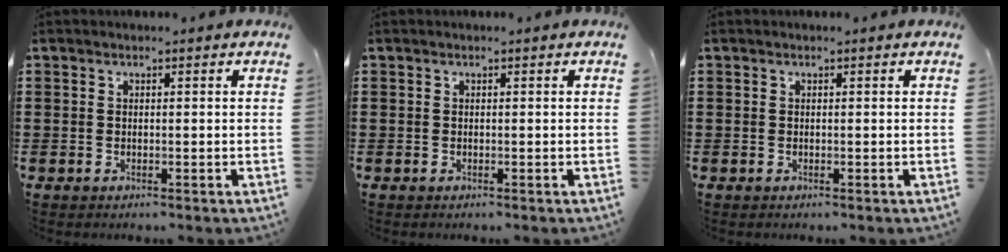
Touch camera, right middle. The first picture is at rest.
{"total": 0.0}
{"total": 0.0}